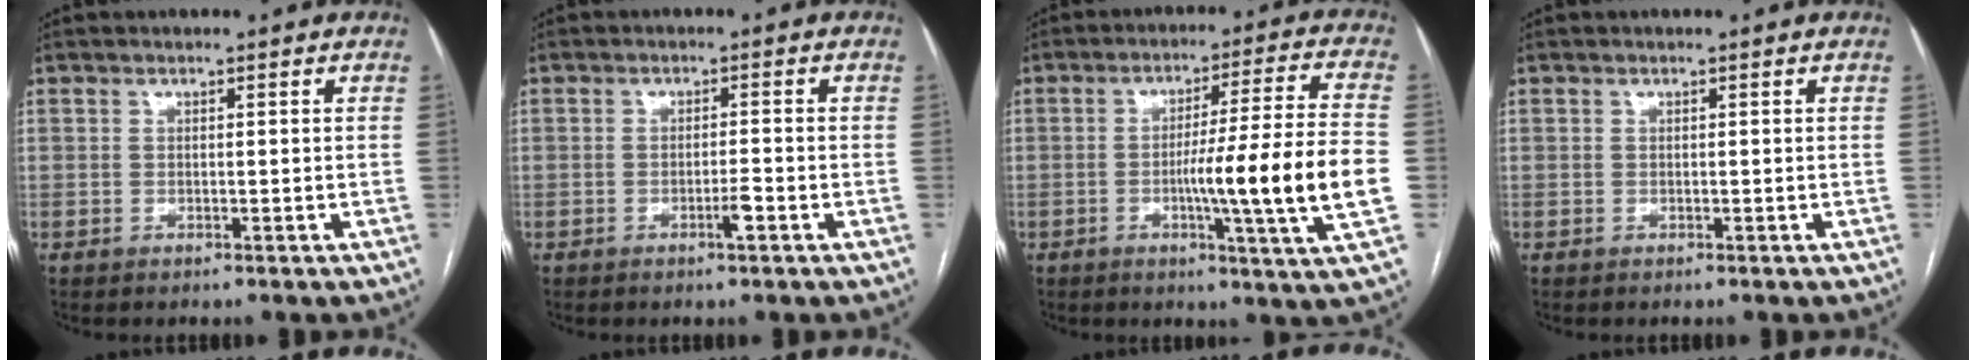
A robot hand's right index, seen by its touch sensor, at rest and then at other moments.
{"total": 2.0, "force": [-1.1, -0.1, 1.7], "torque": [-0.027, -0.002, -0.019]}
{"total": 15.6, "force": [-2.9, -1.6, 15.3], "torque": [-0.242, -0.010, -0.051]}
{"total": 0.0}